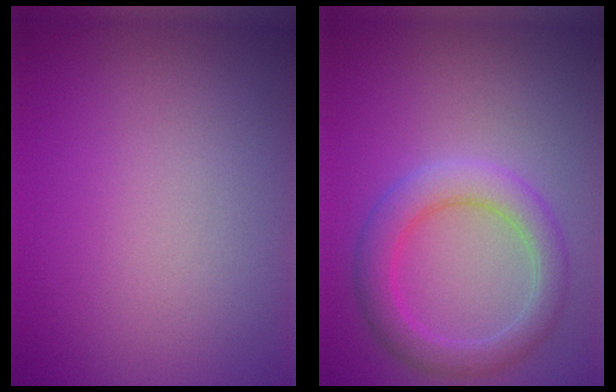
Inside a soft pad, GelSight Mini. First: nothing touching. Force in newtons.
{"total": 4.1, "press": 4.1, "slide": 0.1}